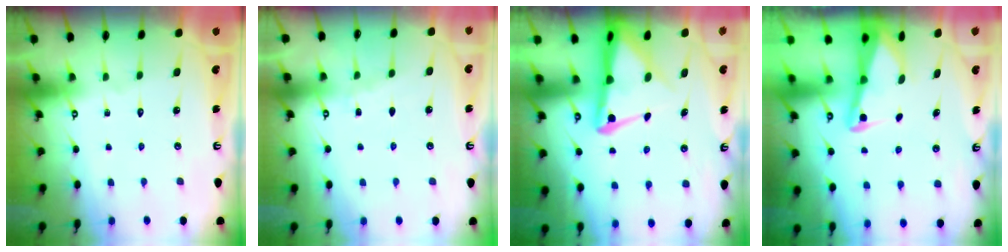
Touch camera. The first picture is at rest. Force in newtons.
{"total": 2.9, "press": 2.9, "slide": 0.4}
{"total": 7.0, "press": 6.9, "slide": 1.3}
{"total": 2.3, "press": 2.3, "slide": 0.3}